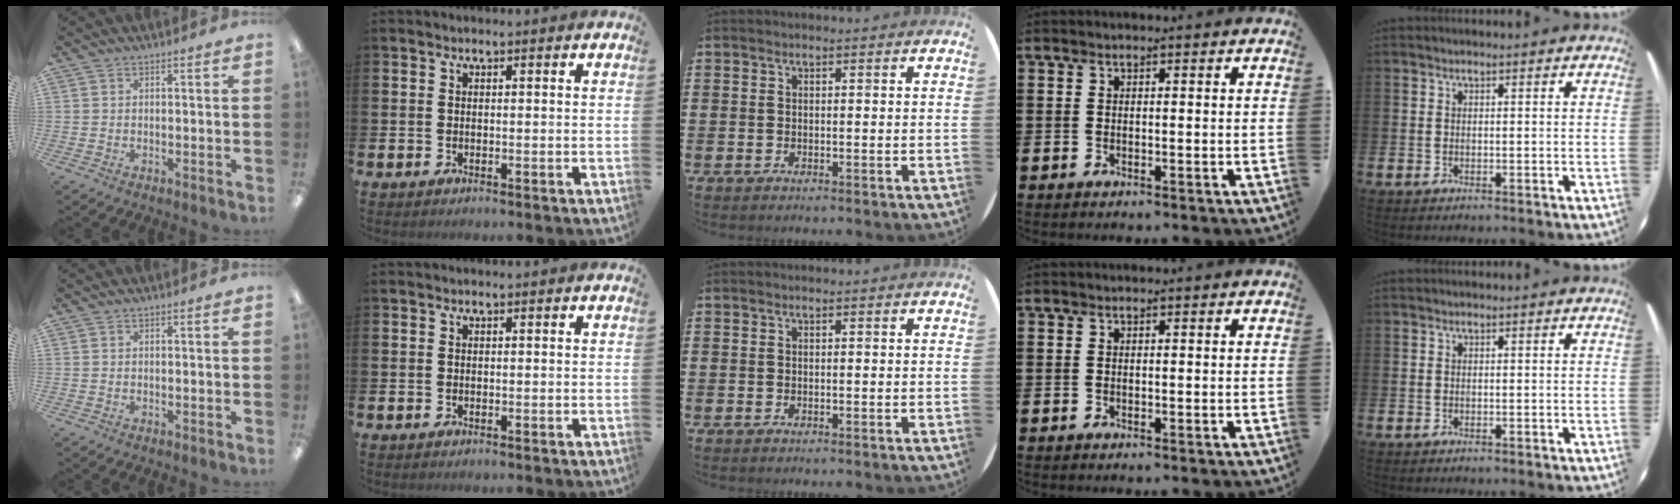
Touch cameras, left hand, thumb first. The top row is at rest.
{}